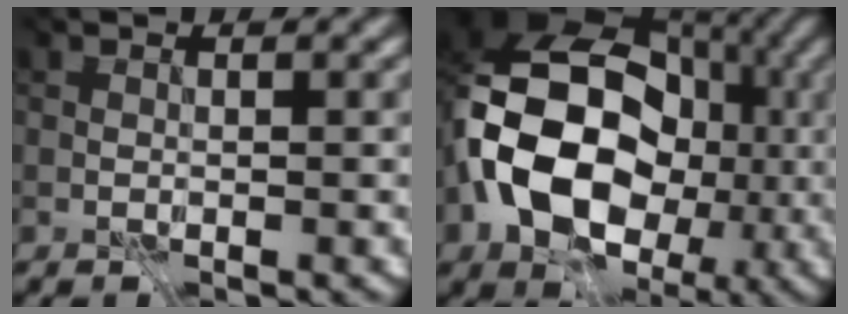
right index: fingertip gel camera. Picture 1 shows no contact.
{"total": 14.8, "force": [-4.5, 10.5, 9.5], "torque": [-0.161, -0.011, -0.058]}